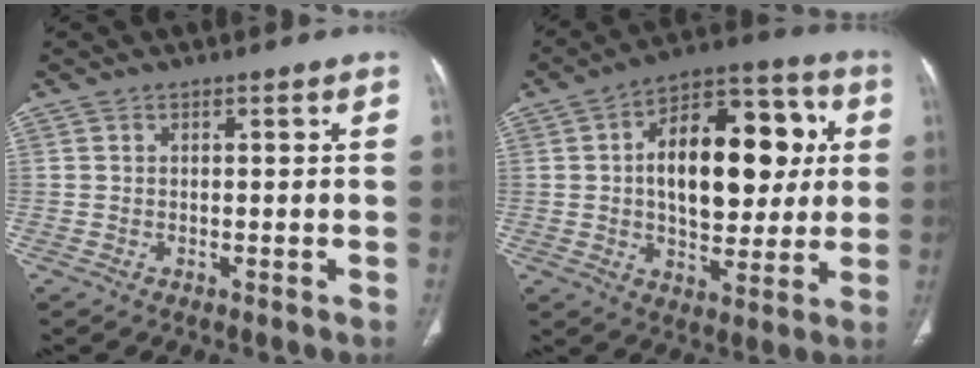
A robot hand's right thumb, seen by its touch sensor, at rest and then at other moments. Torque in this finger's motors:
{"motor_torque": [-0.46, 2.24, 0.53, 0.54, 0.14]}